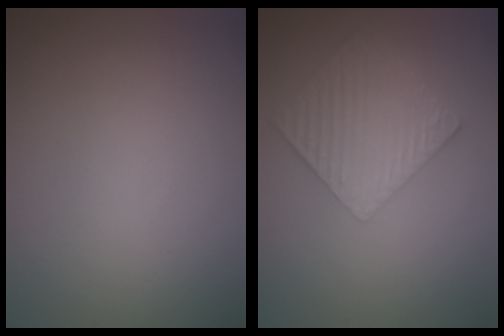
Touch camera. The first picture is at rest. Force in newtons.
{"total": 6.5, "press": 4.6, "slide": 4.6}